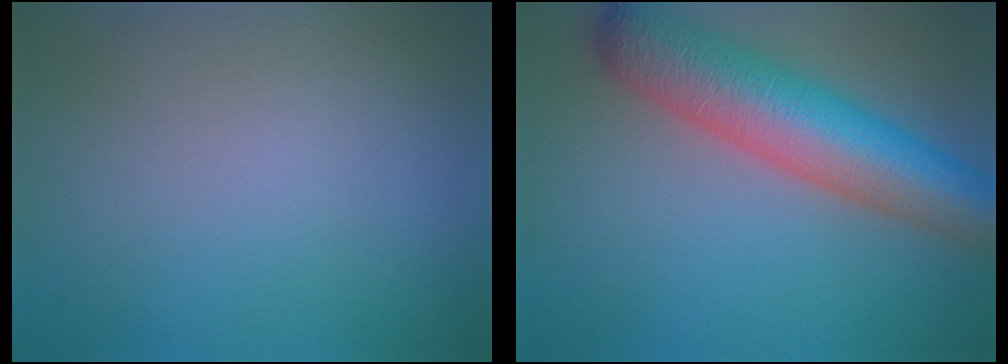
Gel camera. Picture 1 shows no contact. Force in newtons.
{"total": 10.4, "press": 10.4, "slide": 0.4}